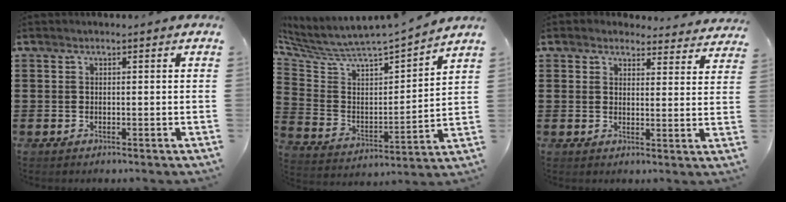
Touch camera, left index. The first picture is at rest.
{"total": 4.5, "force": [4.2, 0.8, 1.3], "torque": [-0.056, -0.051, 0.064]}
{"total": 3.9, "force": [3.7, 0.9, 0.4], "torque": [-0.015, -0.013, 0.068]}